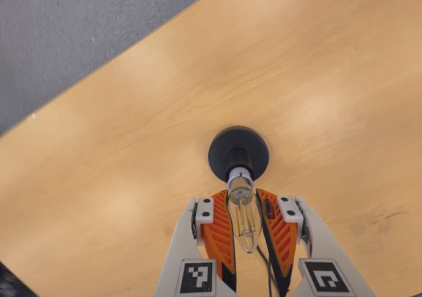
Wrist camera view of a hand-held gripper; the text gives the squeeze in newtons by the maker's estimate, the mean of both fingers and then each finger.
{"total": 21.4, "left": 21.2, "right": 21.6}